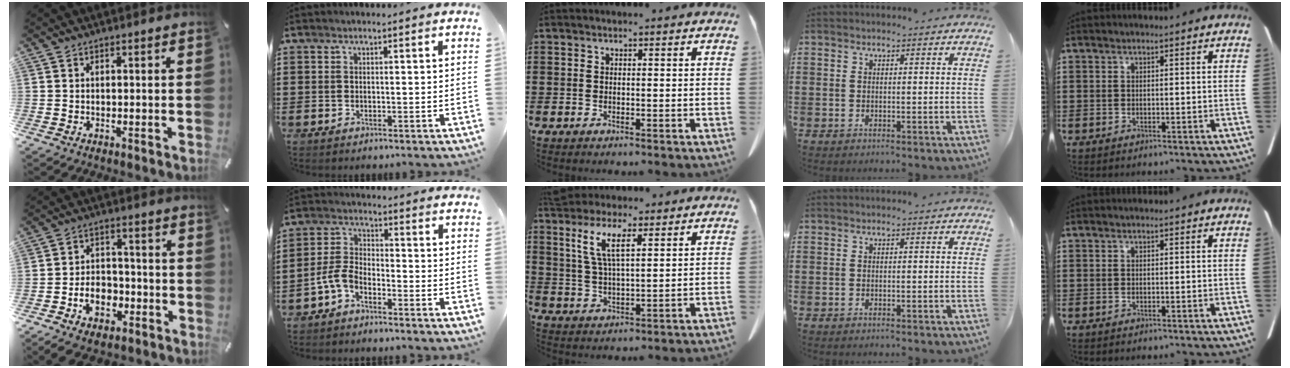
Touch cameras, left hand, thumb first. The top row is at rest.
{"thumb": {"total": 9.6, "force": [-4.2, 6.9, 5.3], "torque": [-0.100, 0.027, -0.075]}, "index": {"total": 4.9, "force": [-3.6, 2.0, 2.6], "torque": [-0.074, 0.003, -0.079]}, "middle": {"total": 7.1, "force": [4.3, 1.9, 5.4], "torque": [-0.115, -0.003, 0.076]}}